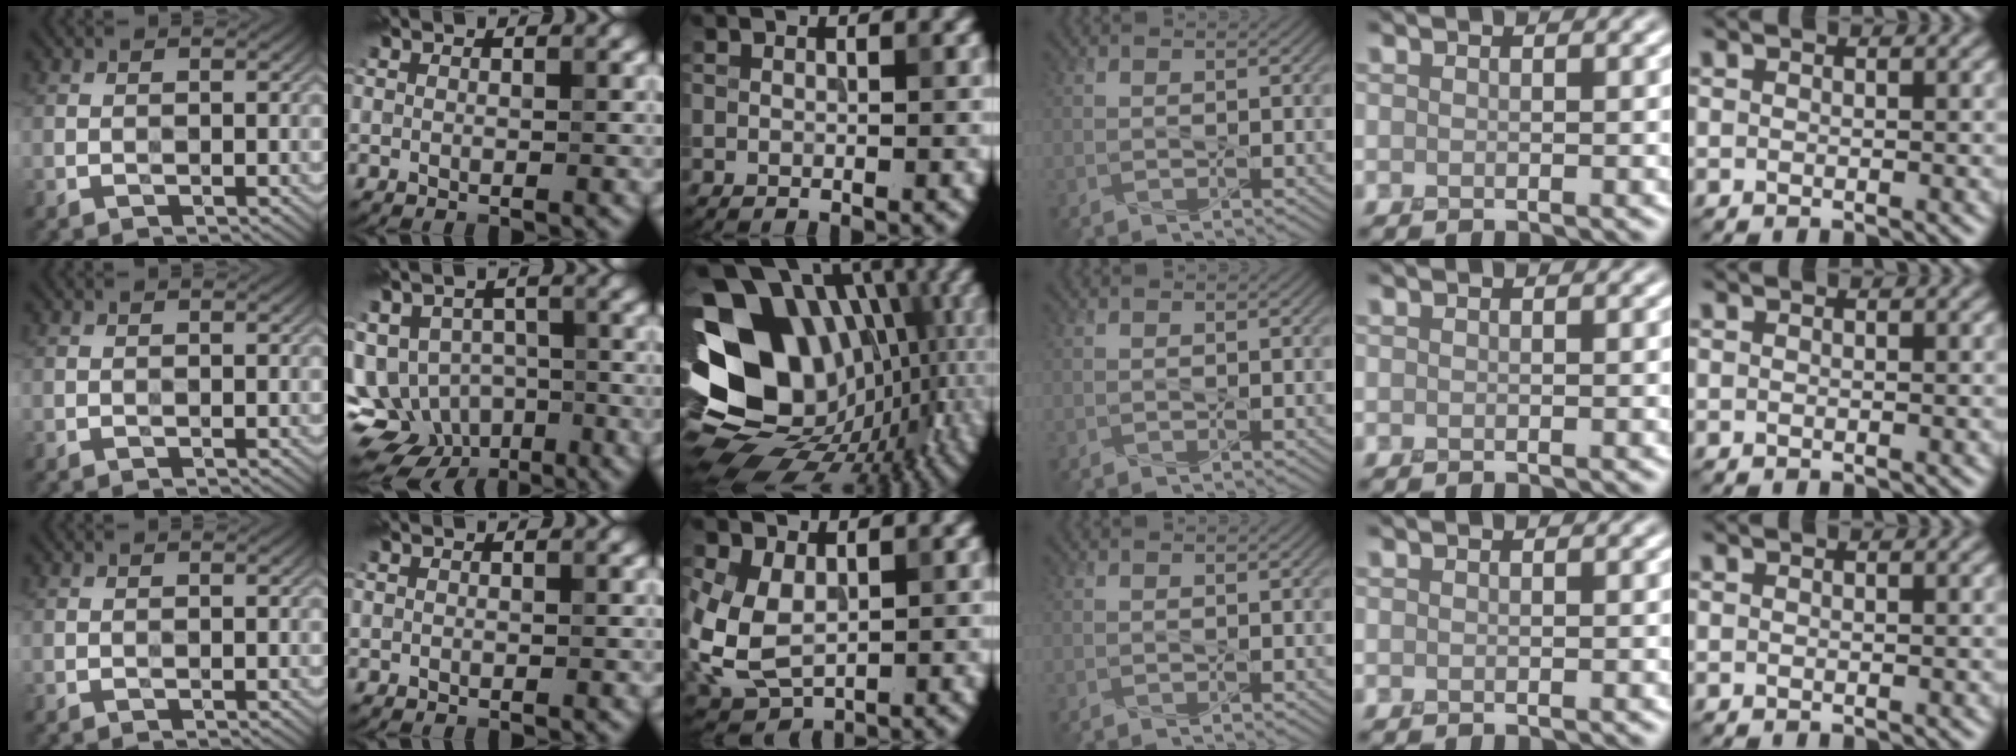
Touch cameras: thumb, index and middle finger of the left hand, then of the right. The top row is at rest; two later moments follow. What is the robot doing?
{"motion": "press", "object": "stapler"}